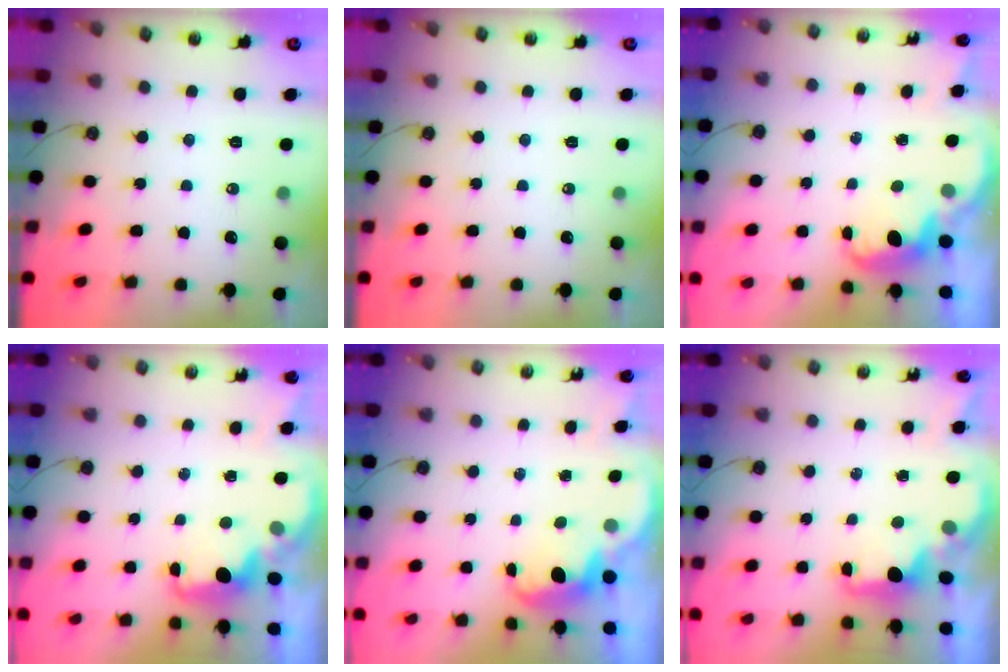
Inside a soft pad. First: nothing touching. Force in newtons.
{"total": 0.0}
{"total": 2.6, "press": 2.5, "slide": 0.6}
{"total": 2.1, "press": 2.0, "slide": 0.6}
{"total": 3.8, "press": 3.6, "slide": 0.9}
{"total": 1.9, "press": 1.8, "slide": 0.7}